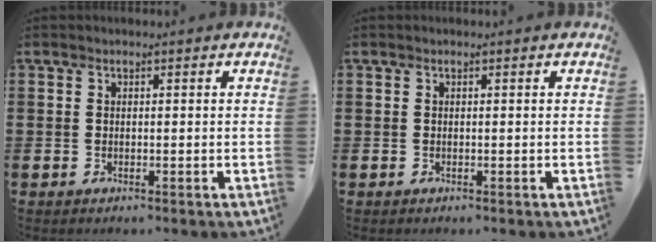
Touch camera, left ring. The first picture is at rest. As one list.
[{"total": 0.0}]